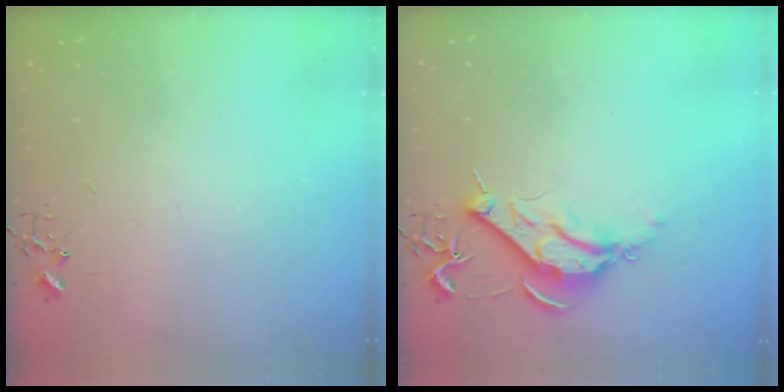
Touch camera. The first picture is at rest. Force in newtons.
{"total": 9.5, "press": 9.4, "slide": 1.0}